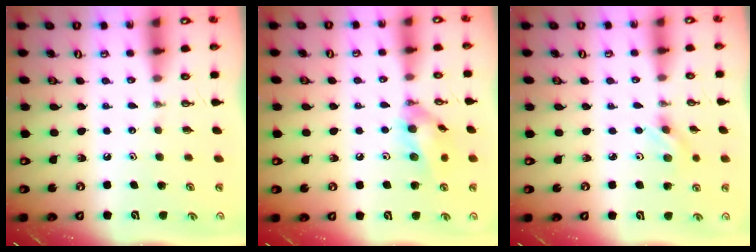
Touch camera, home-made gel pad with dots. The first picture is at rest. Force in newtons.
{"total": 11.3, "press": 11.1, "slide": 1.9}
{"total": 2.9, "press": 2.6, "slide": 1.4}